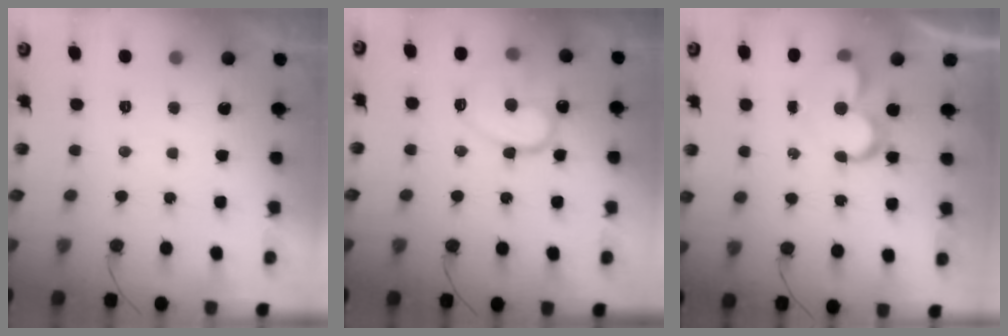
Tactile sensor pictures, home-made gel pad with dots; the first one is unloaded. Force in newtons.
{"total": 13.7, "press": 13.6, "slide": 1.4}
{"total": 7.2, "press": 7.1, "slide": 0.7}